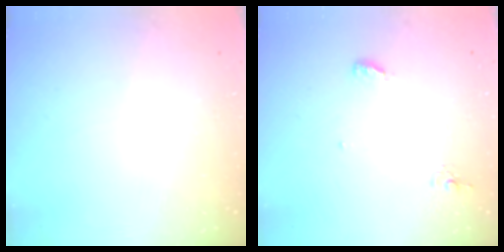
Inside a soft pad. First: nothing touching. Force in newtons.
{"total": 4.8, "press": 4.8, "slide": 0.3}